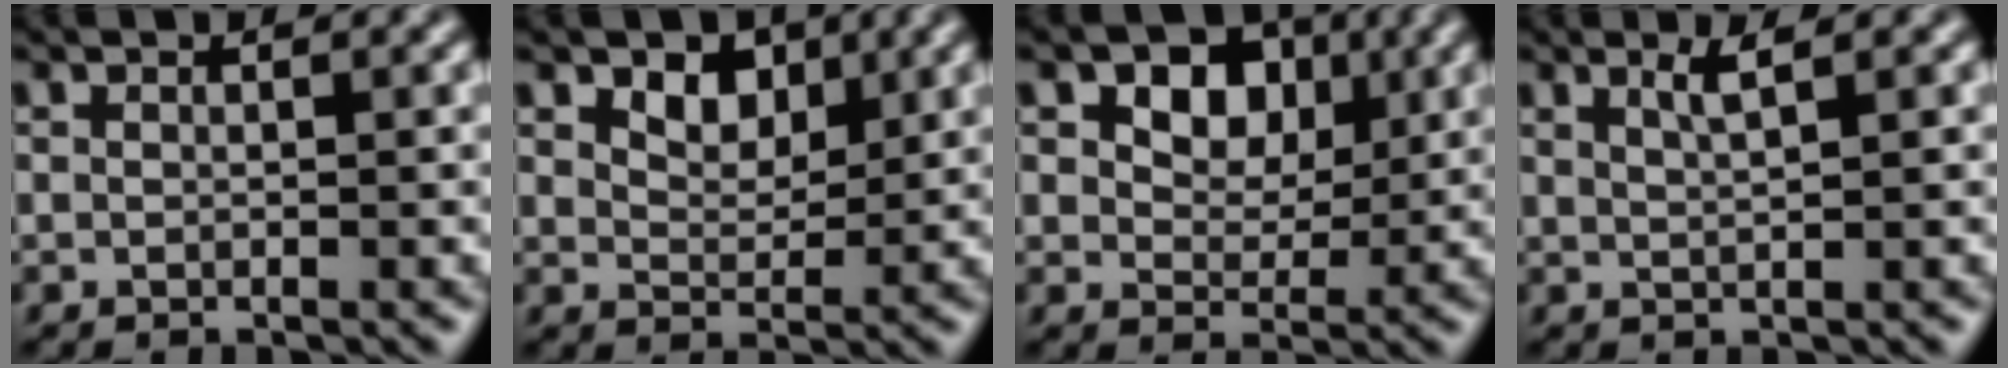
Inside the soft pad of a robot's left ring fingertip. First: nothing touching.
{"total": 3.2, "force": [1.9, 2.0, 1.7], "torque": [-0.035, -0.011, 0.031]}
{"total": 5.9, "force": [2.4, 4.1, 3.4], "torque": [-0.065, -0.003, 0.034]}
{"total": 1.9, "force": [1.0, 0.5, 1.5], "torque": [-0.020, 0.003, 0.015]}